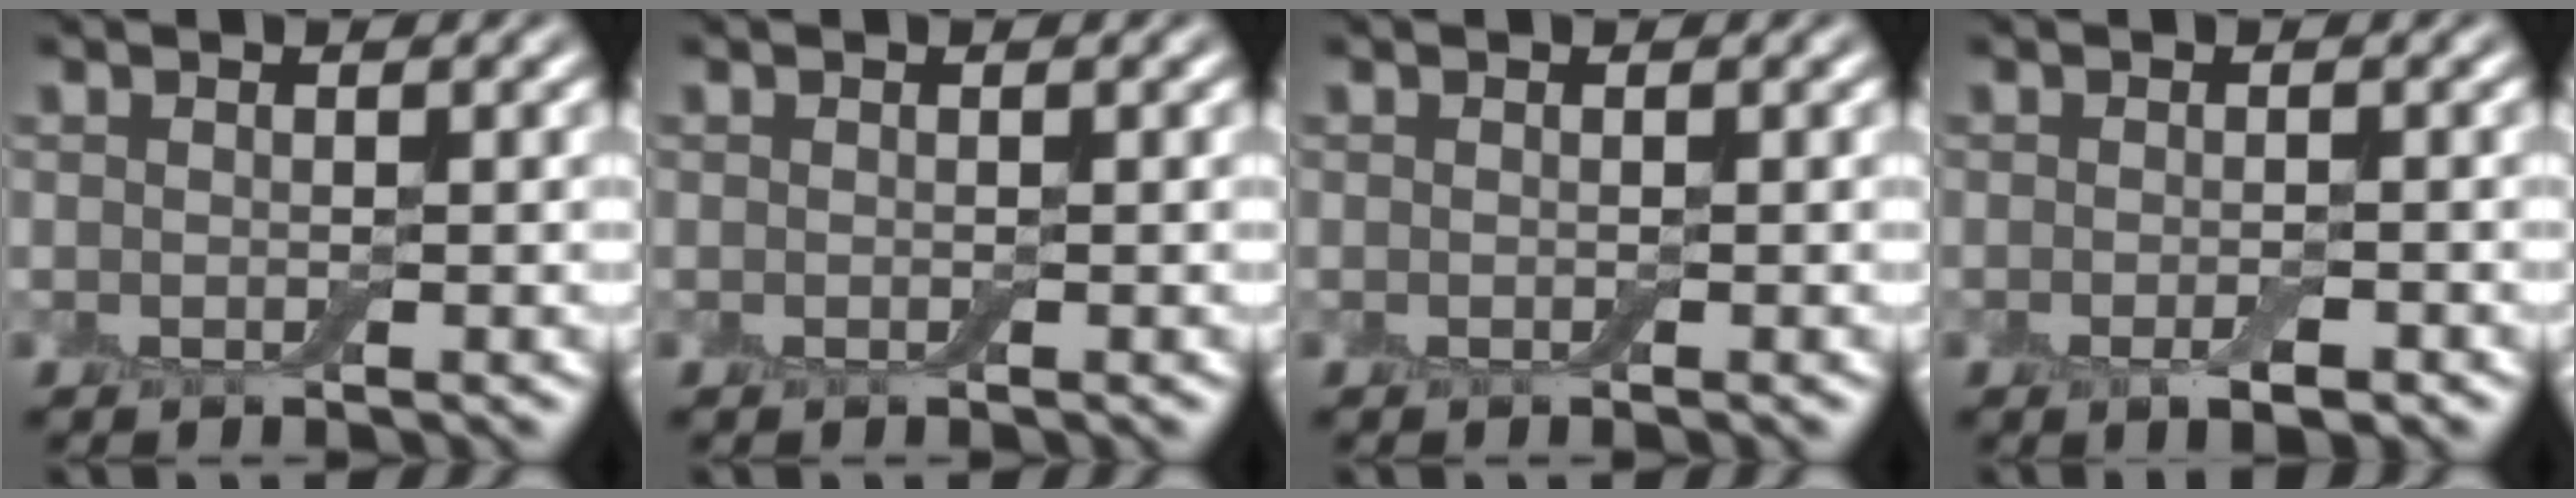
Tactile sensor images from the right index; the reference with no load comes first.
{"total": 0.0}
{"total": 0.0}
{"total": 1.5, "force": [-0.8, 0.4, 1.2], "torque": [-0.017, -0.005, -0.010]}